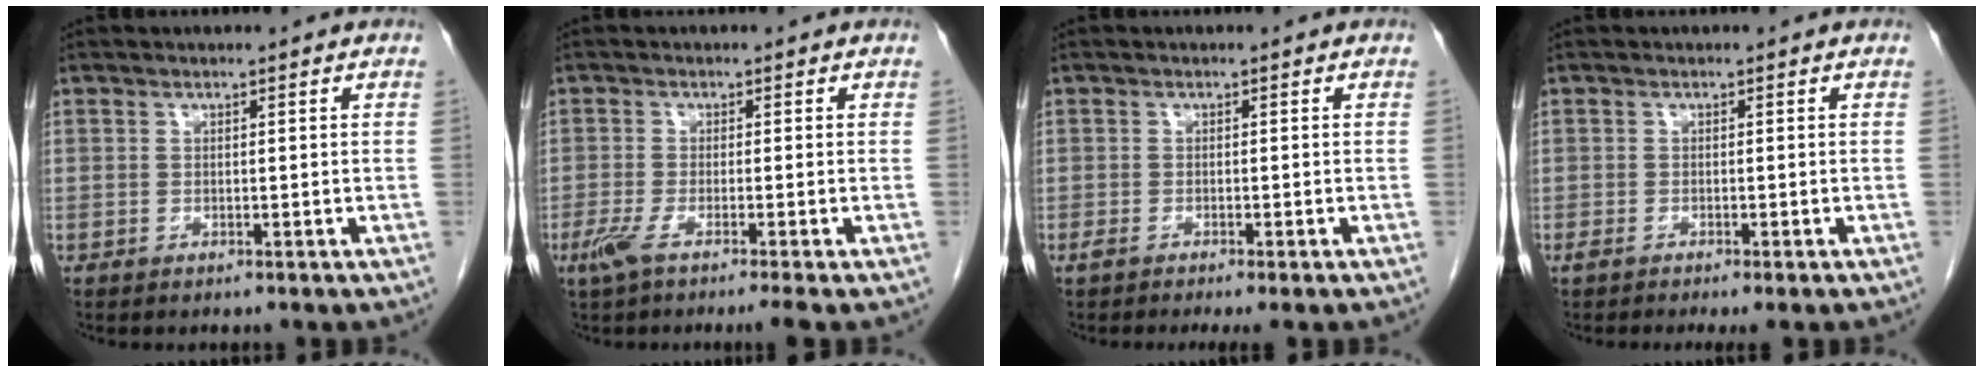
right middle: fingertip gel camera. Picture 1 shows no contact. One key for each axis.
{"total": 4.7, "fx": -3.1, "fy": -0.3, "fz": 3.5, "tx": -0.063, "ty": -0.016, "tz": -0.061}
{"total": 3.2, "fx": -2.4, "fy": 0.4, "fz": 2.1, "tx": -0.029, "ty": -0.008, "tz": -0.036}
{"total": 3.2, "fx": -2.4, "fy": 0.4, "fz": 2.0, "tx": -0.028, "ty": -0.008, "tz": -0.037}